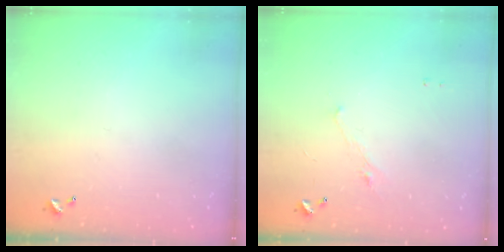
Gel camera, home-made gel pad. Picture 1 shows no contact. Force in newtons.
{"total": 1.3, "press": 1.2, "slide": 0.6}